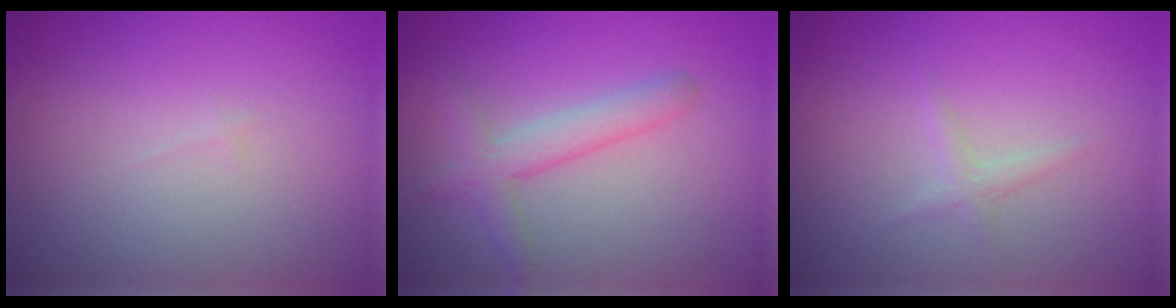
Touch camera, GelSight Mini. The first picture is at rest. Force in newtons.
{"total": 2.9, "press": 2.8, "slide": 0.2}
{"total": 1.0, "press": 1.0, "slide": 0.1}